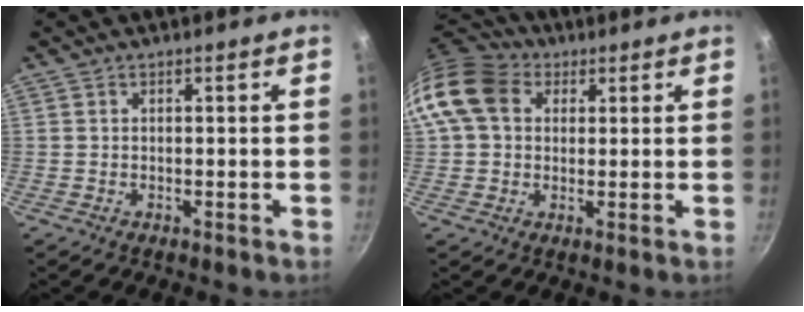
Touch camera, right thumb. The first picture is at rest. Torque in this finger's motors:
{"motor_torque": [0.51, 0.86, 0.28, -0.04, 0.14]}